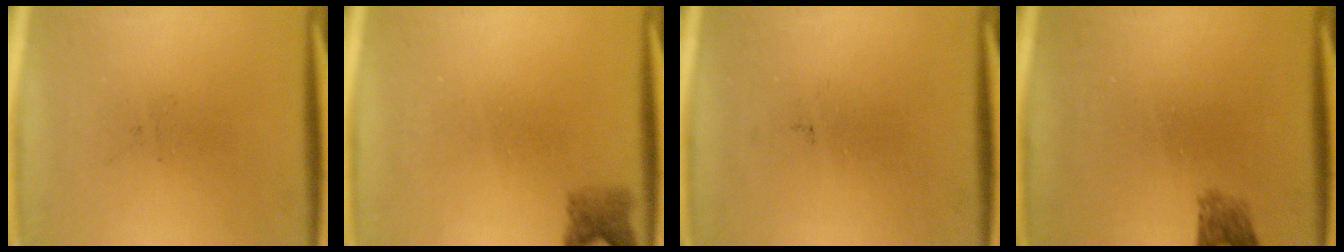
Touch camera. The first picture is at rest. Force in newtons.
{"total": 2.3}
{"total": 0.0}
{"total": 2.2}